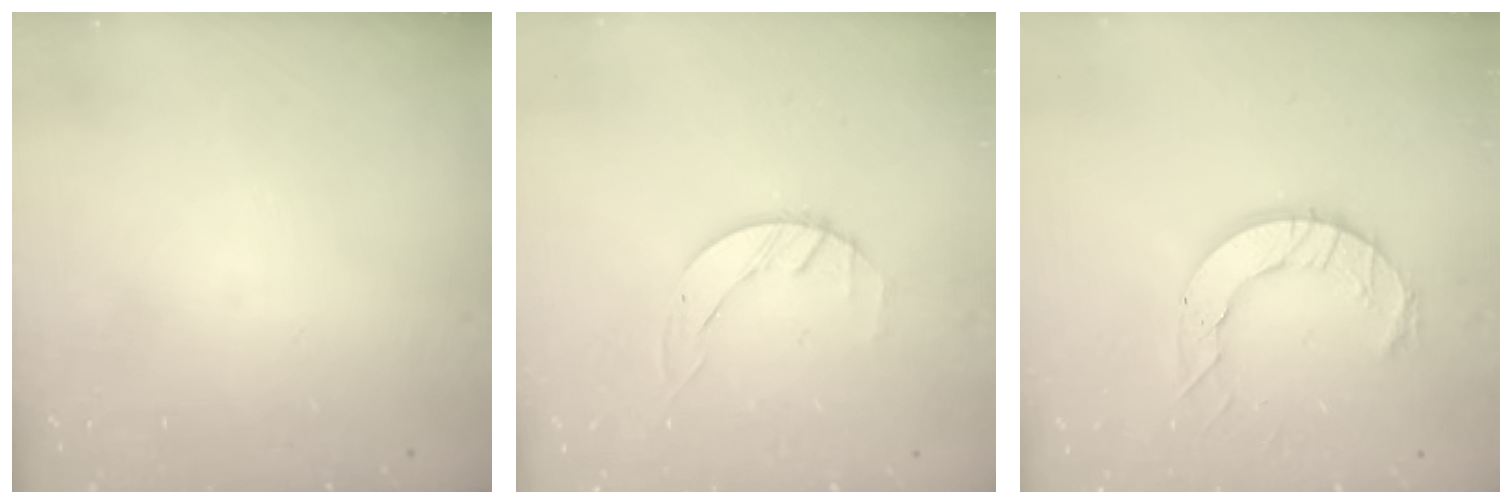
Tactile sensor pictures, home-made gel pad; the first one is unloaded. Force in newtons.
{"total": 2.0, "press": 2.0, "slide": 0.3}
{"total": 9.8, "press": 9.7, "slide": 1.1}